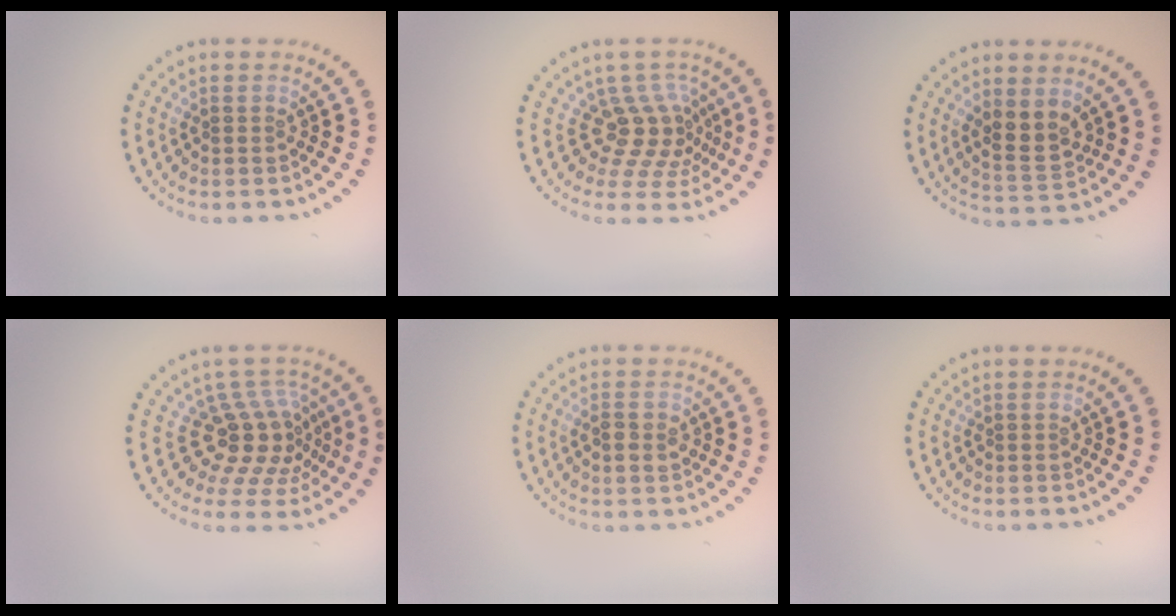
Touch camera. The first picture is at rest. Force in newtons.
{"total": 3.9, "press": 2.7, "slide": 2.8}
{"total": 2.8, "press": 2.6, "slide": 1.0}
{"total": 4.7, "press": 3.4, "slide": 3.2}
{"total": 1.8, "press": 1.8, "slide": 0.1}
{"total": 0.0}